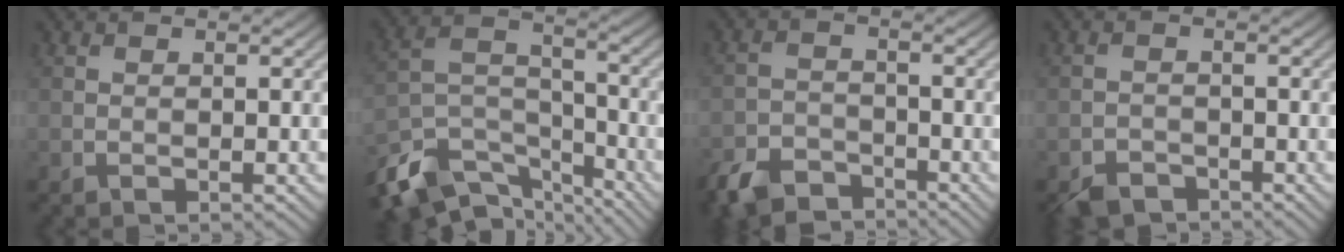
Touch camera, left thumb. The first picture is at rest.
{"total": 12.2, "force": [-9.3, 5.3, 5.8], "torque": [-0.139, -0.022, -0.175]}
{"total": 6.3, "force": [-5.0, 2.7, 2.5], "torque": [-0.052, -0.009, -0.106]}
{"total": 3.0, "force": [-2.5, 1.4, 0.8], "torque": [-0.013, -0.005, -0.053]}